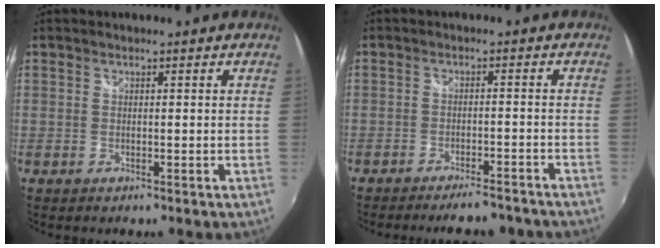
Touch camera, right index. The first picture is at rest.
{"total": 8.7, "force": [-7.9, 1.4, 3.4], "torque": [-0.075, -0.008, -0.102]}